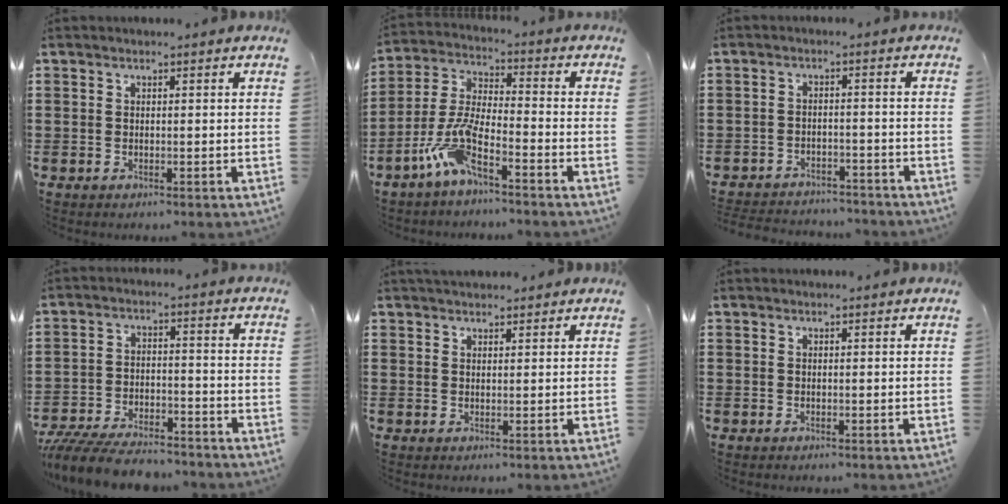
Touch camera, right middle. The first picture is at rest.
{"total": 8.6, "force": [-5.8, 1.6, 6.2], "torque": [-0.159, -0.015, -0.118]}
{"total": 3.3, "force": [-3.3, 0.6, -0.2], "torque": [-0.004, -0.001, -0.071]}
{"total": 7.7, "force": [-7.3, 1.5, 1.9], "torque": [-0.040, 0.008, -0.140]}
{"total": 1.7, "force": [1.6, 0.5, -0.1], "torque": [-0.003, 0.003, 0.031]}
{"total": 0.0}